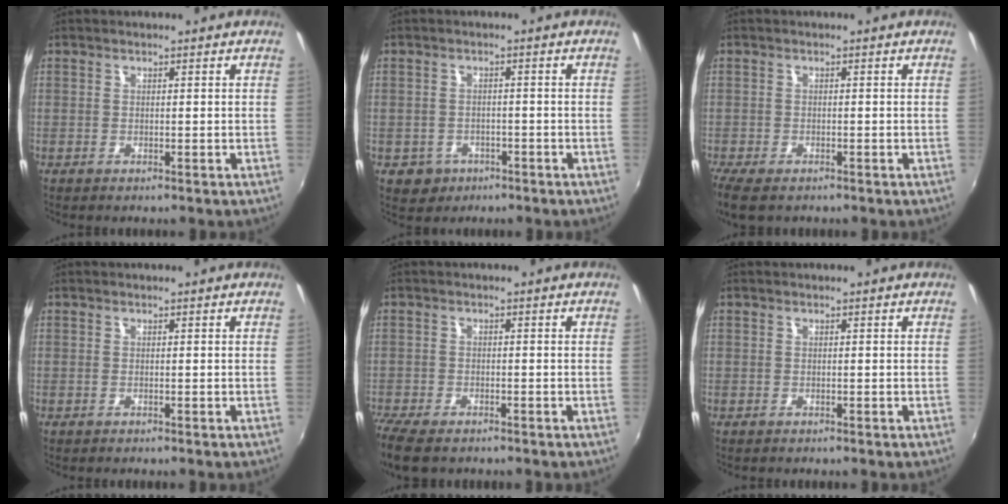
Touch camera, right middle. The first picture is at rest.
{"total": 5.0, "force": [-2.1, 4.3, 1.3], "torque": [-0.039, -0.002, -0.025]}
{"total": 5.7, "force": [-4.2, 2.0, 3.4], "torque": [-0.082, -0.031, -0.077]}
{"total": 0.0}
{"total": 7.4, "force": [-5.9, 2.5, 3.8], "torque": [-0.103, -0.037, -0.113]}
{"total": 0.0}